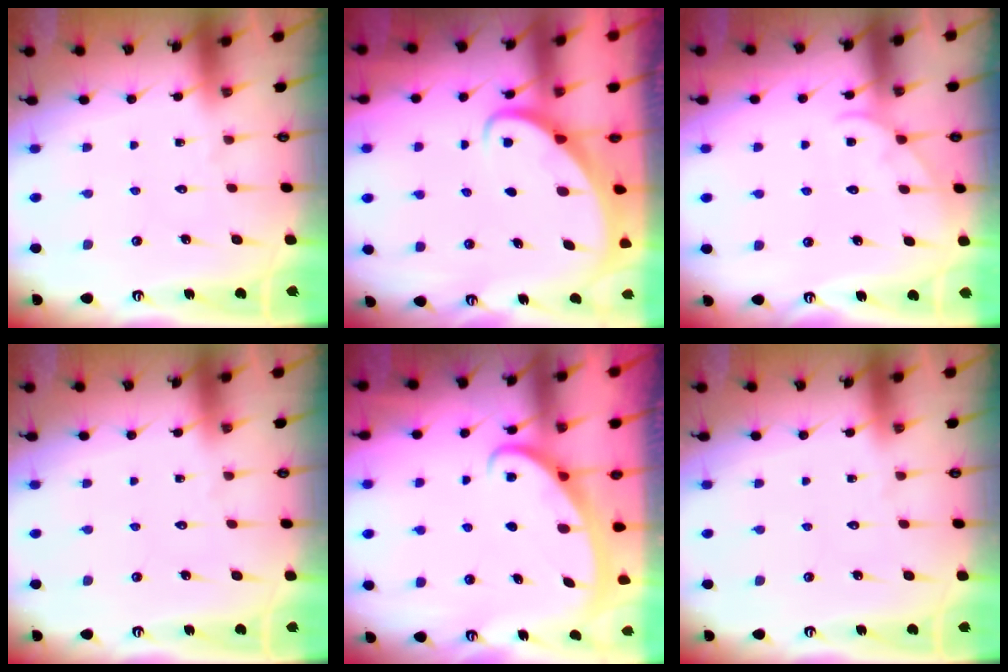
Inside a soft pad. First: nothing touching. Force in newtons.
{"total": 2.4, "press": 2.4, "slide": 0.2}
{"total": 3.1, "press": 3.0, "slide": 0.3}
{"total": 0.0}
{"total": 2.6, "press": 2.6, "slide": 0.4}
{"total": 0.0}